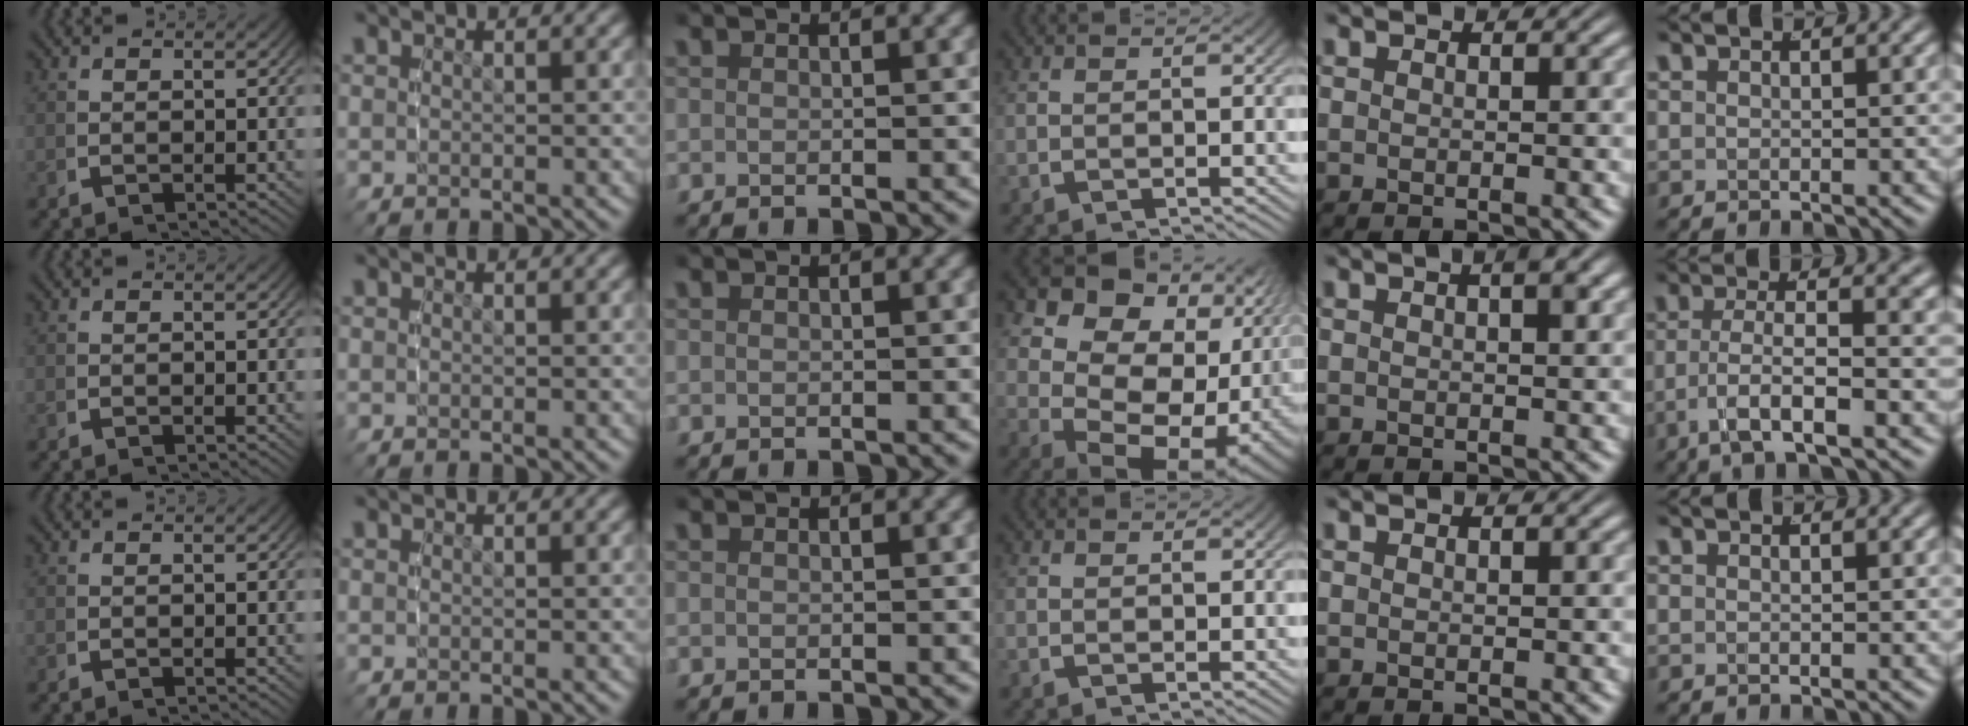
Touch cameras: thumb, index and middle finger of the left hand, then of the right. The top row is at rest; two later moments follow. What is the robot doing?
{"motion": "lift_and_place", "object": "sponge"}